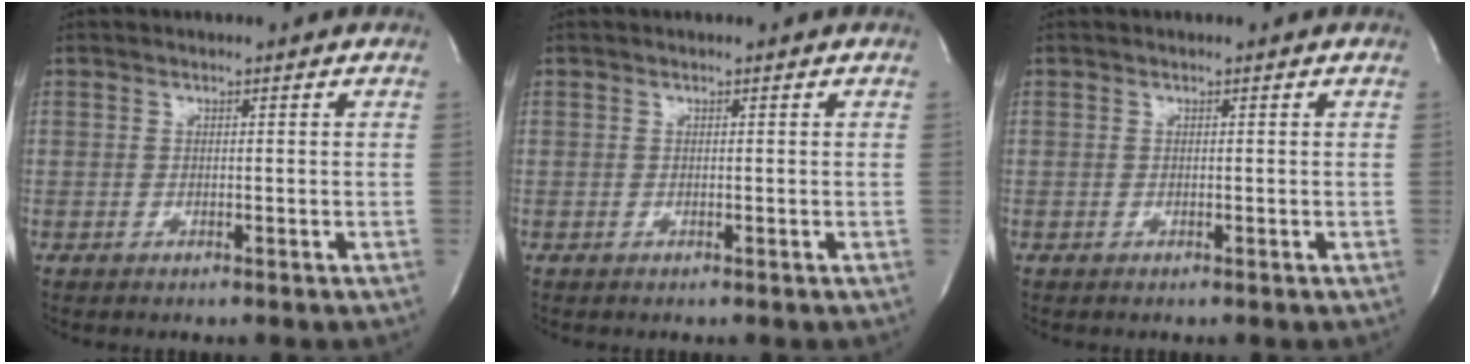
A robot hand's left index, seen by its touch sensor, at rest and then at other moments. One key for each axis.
{"total": 0.0}
{"total": 0.0}